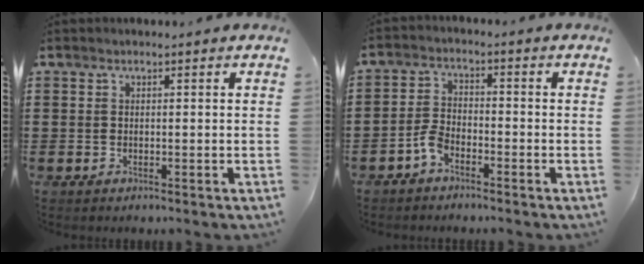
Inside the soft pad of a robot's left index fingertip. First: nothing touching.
{"total": 3.6, "force": [-2.6, 1.5, 1.9], "torque": [-0.050, 0.004, -0.055]}